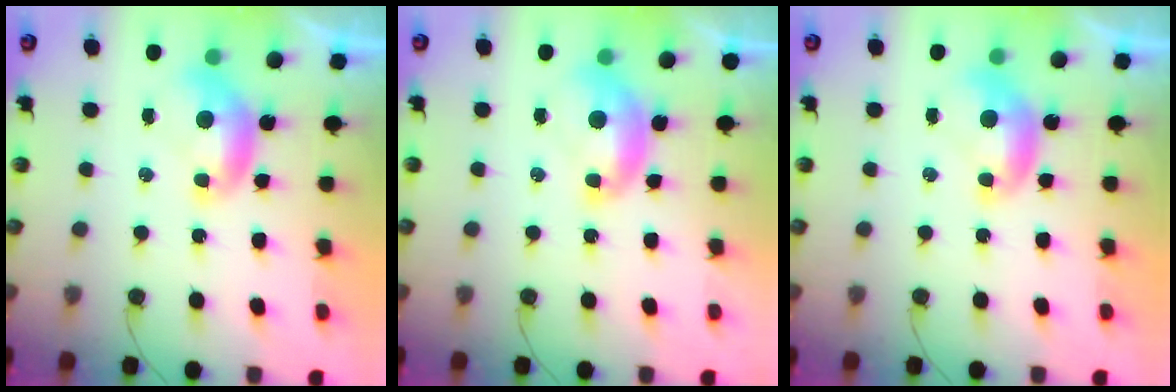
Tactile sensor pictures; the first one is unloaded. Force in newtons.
{"total": 2.1, "press": 2.0, "slide": 0.4}
{"total": 0.0}